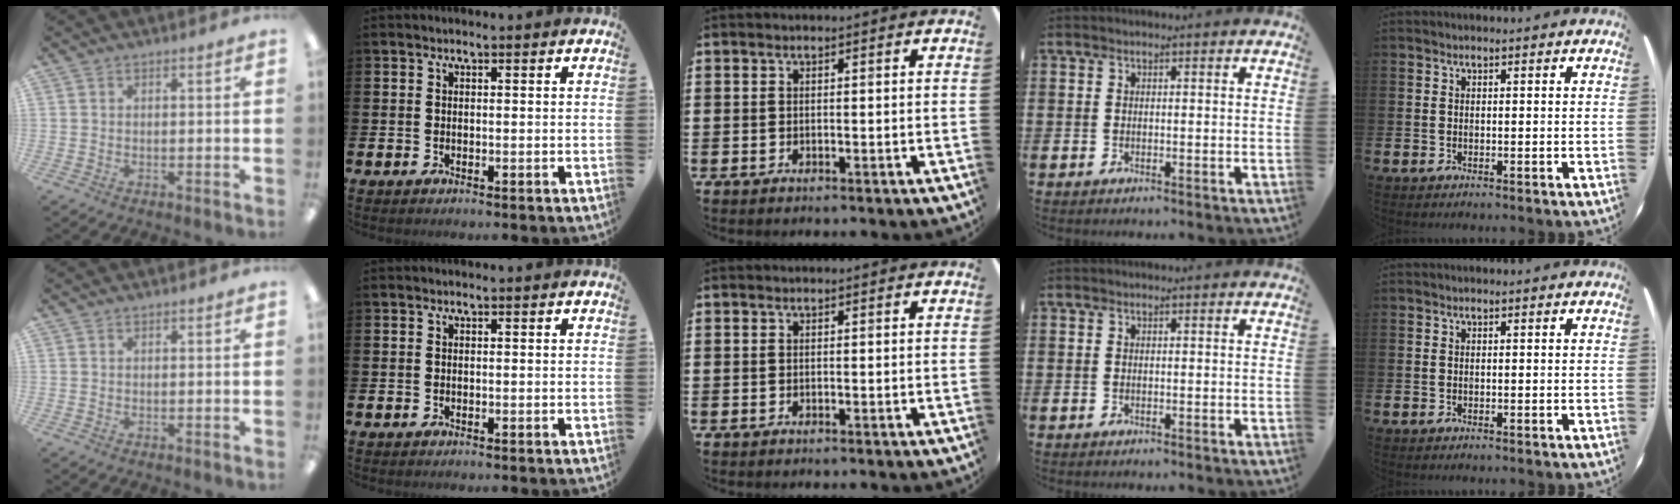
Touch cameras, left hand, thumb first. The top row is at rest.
{}